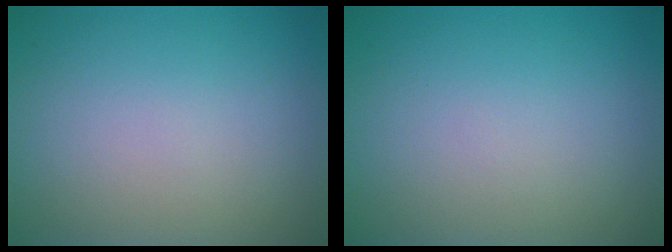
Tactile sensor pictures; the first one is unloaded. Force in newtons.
{"total": 0.0}